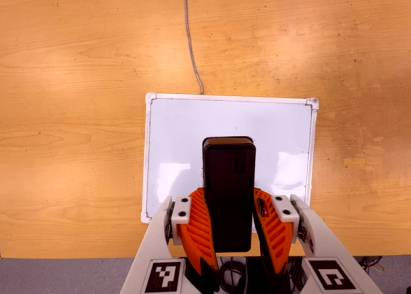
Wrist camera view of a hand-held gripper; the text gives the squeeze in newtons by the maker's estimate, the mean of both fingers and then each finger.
{"total": 8.4, "left": 6.7, "right": 10.1}